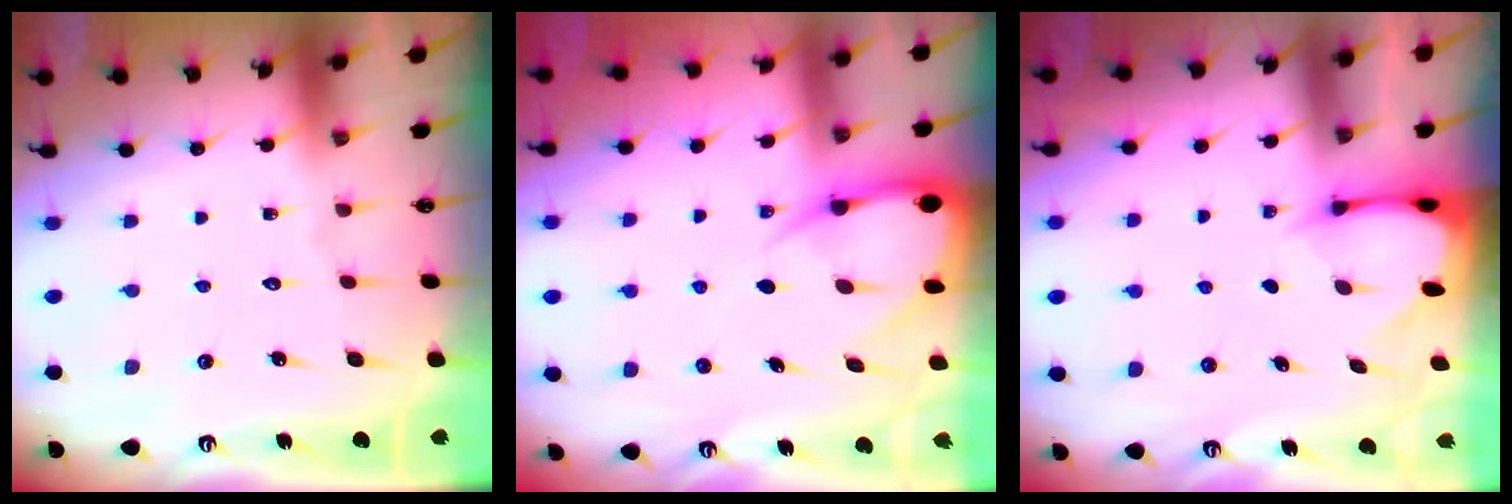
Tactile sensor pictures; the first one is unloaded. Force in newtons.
{"total": 8.1, "press": 8.0, "slide": 0.9}
{"total": 2.6, "press": 2.5, "slide": 0.3}